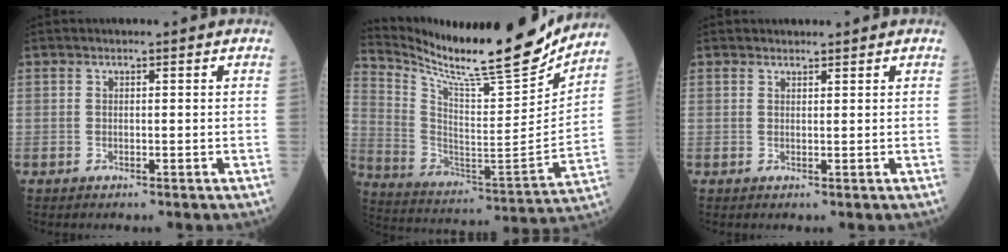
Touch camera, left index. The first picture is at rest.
{"total": 22.5, "force": [19.7, 1.7, 10.7], "torque": [-0.202, -0.059, 0.314]}
{"total": 1.1, "force": [1.1, 0.2, 0.0], "torque": [-0.007, 0.002, 0.020]}